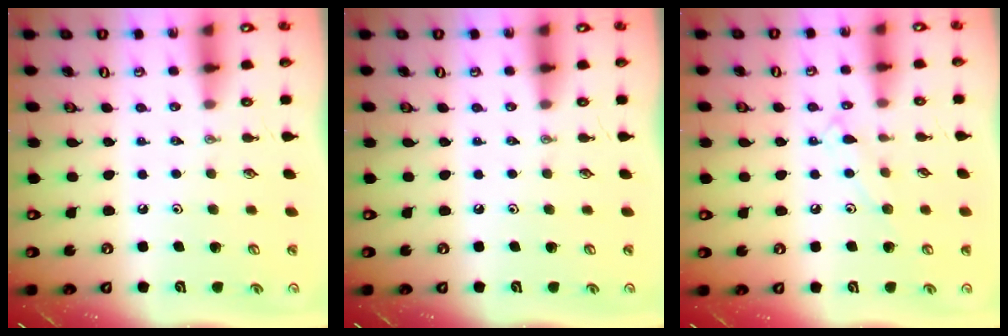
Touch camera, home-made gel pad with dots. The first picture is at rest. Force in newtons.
{"total": 0.0}
{"total": 7.5, "press": 7.4, "slide": 0.6}